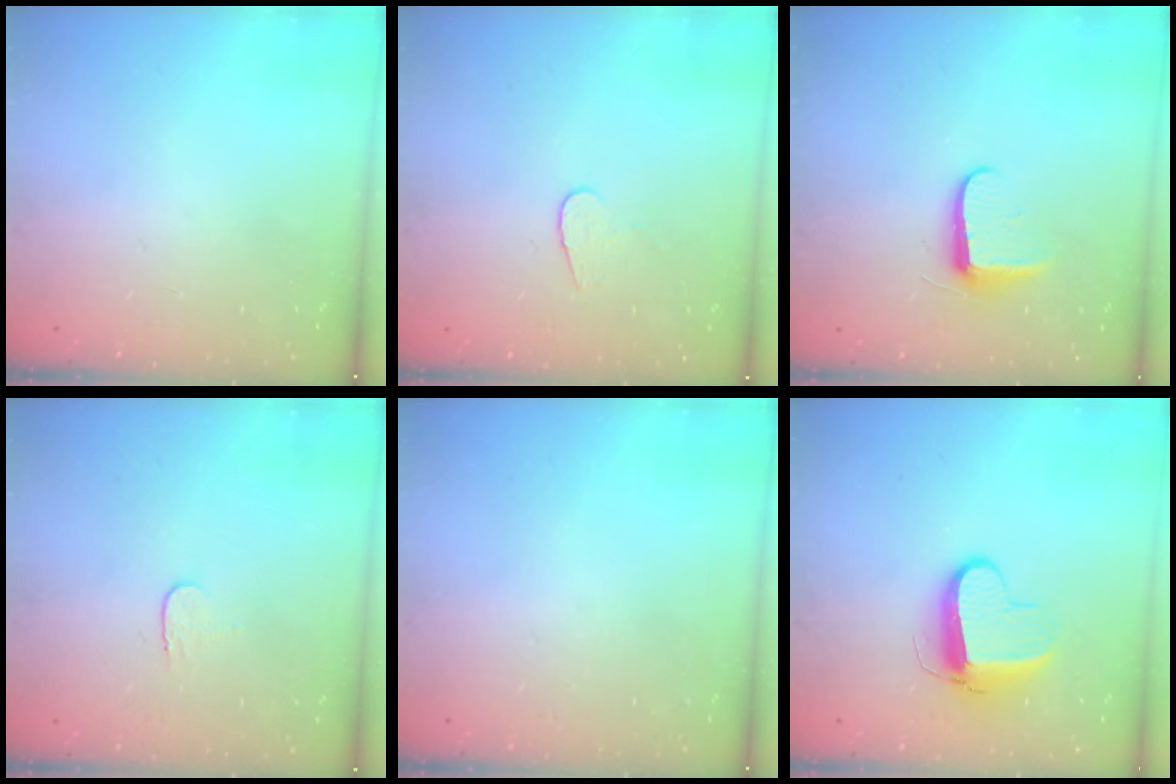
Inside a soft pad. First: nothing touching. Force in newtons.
{"total": 4.7, "press": 4.6, "slide": 0.4}
{"total": 7.1, "press": 7.0, "slide": 0.9}
{"total": 3.7, "press": 3.7, "slide": 0.4}
{"total": 0.0}
{"total": 9.6, "press": 9.5, "slide": 0.9}